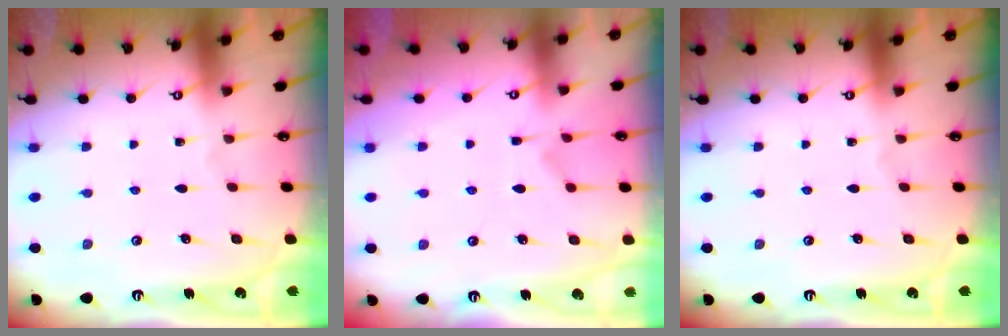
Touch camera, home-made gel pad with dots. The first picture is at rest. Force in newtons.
{"total": 1.1, "press": 0.1, "slide": 1.1}
{"total": 0.0}